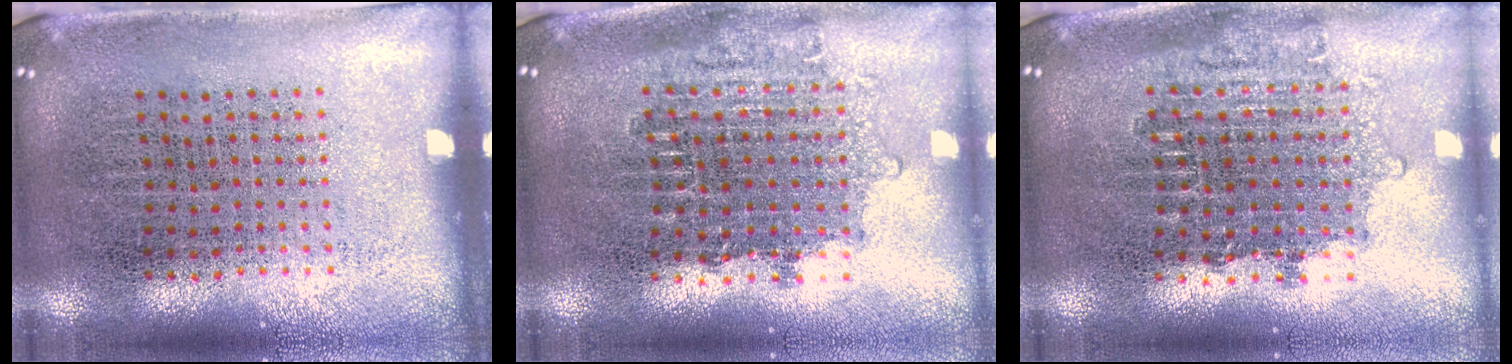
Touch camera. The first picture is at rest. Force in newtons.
{"total": 1.6, "press": 1.3, "slide": 0.8}
{"total": 1.6, "press": 1.3, "slide": 0.8}